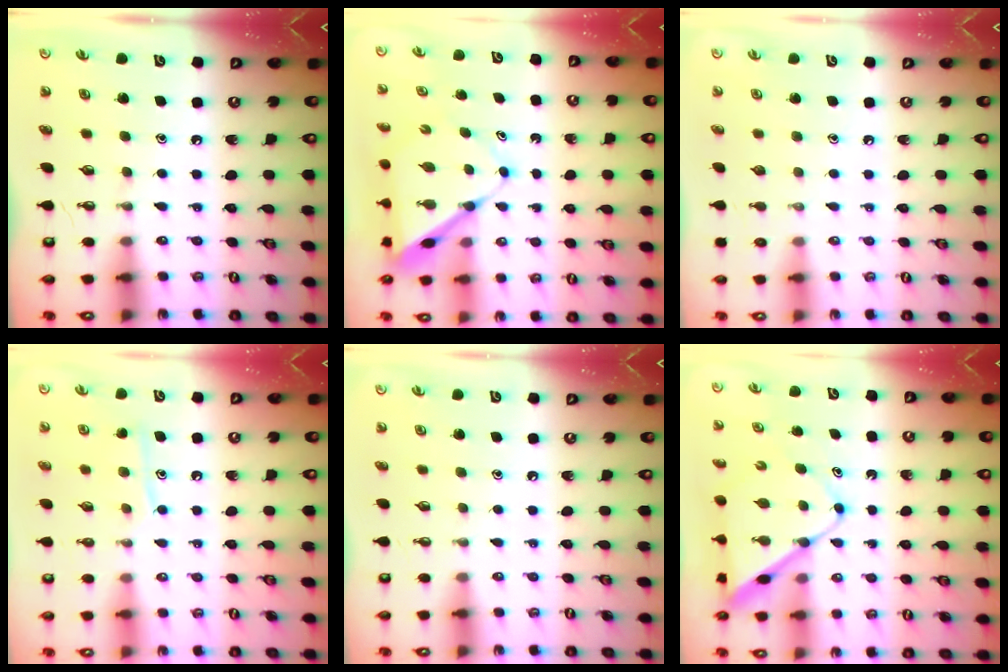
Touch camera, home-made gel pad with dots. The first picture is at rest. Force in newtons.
{"total": 8.3, "press": 8.3, "slide": 0.7}
{"total": 0.0}
{"total": 7.7, "press": 7.6, "slide": 0.6}
{"total": 0.0}
{"total": 9.4, "press": 9.4, "slide": 0.7}